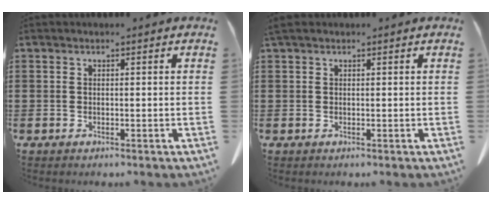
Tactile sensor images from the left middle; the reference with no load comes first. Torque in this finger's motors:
{"motor_torque": [0.76, 0.10, 0.14, 0.12]}